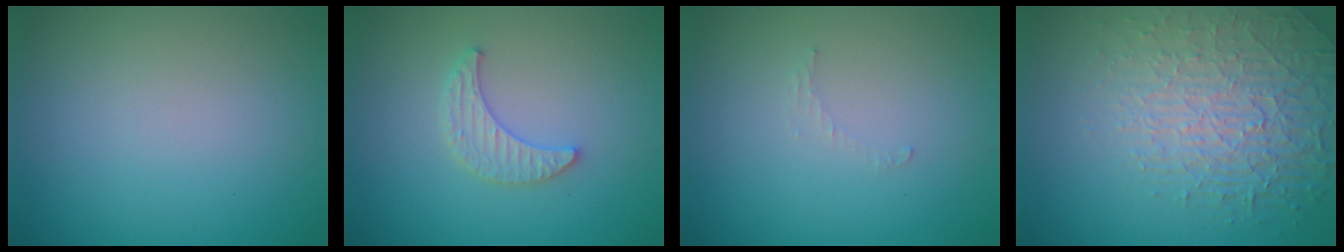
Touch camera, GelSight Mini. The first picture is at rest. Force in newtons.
{"total": 2.2, "press": 2.2, "slide": 0.5}
{"total": 0.7, "press": 0.7, "slide": 0.1}
{"total": 4.2, "press": 4.0, "slide": 1.3}